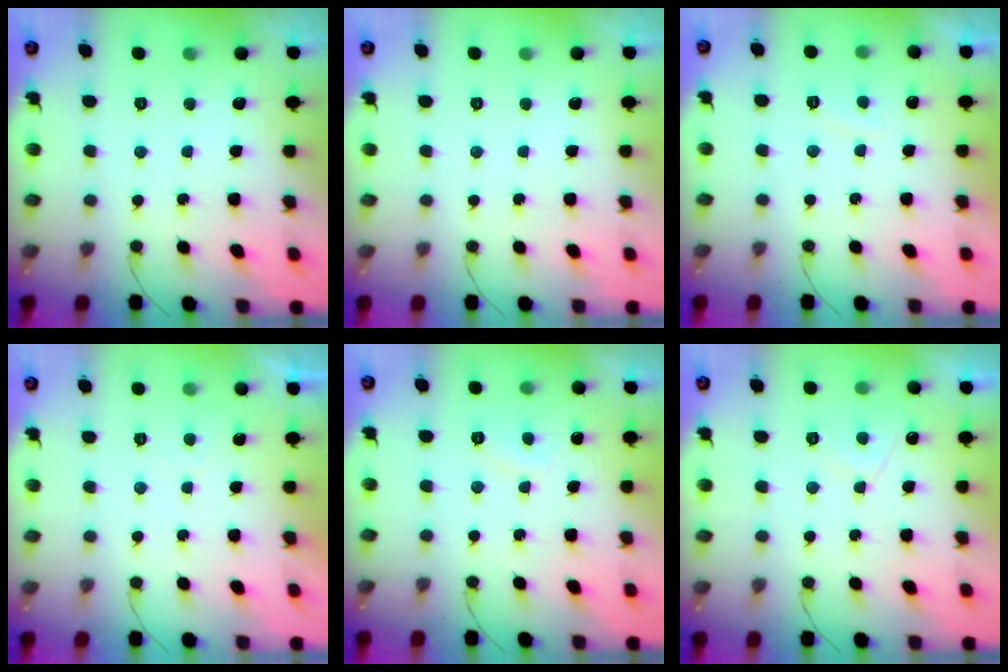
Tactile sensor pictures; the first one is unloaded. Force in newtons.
{"total": 0.0}
{"total": 1.8, "press": 1.6, "slide": 0.6}
{"total": 0.6, "press": 0.4, "slide": 0.4}
{"total": 2.2, "press": 2.1, "slide": 0.7}
{"total": 2.8, "press": 2.7, "slide": 0.5}